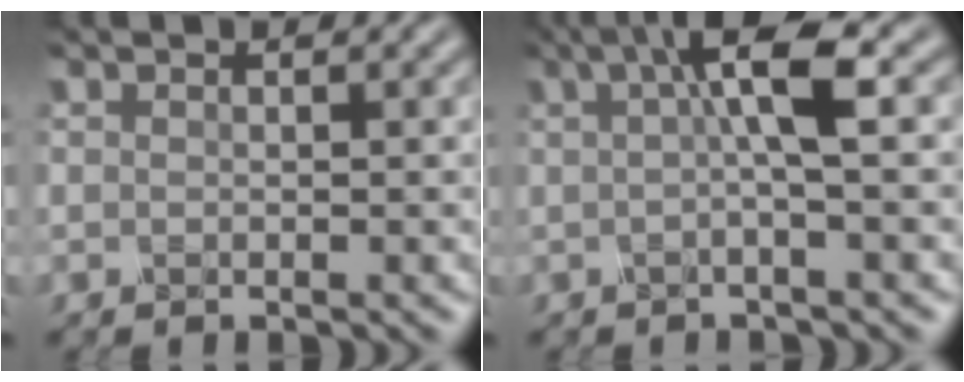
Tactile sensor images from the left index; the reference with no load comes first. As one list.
[{"total": 4.9, "force": [0.8, 0.7, 4.8], "torque": [-0.080, 0.007, 0.009]}]